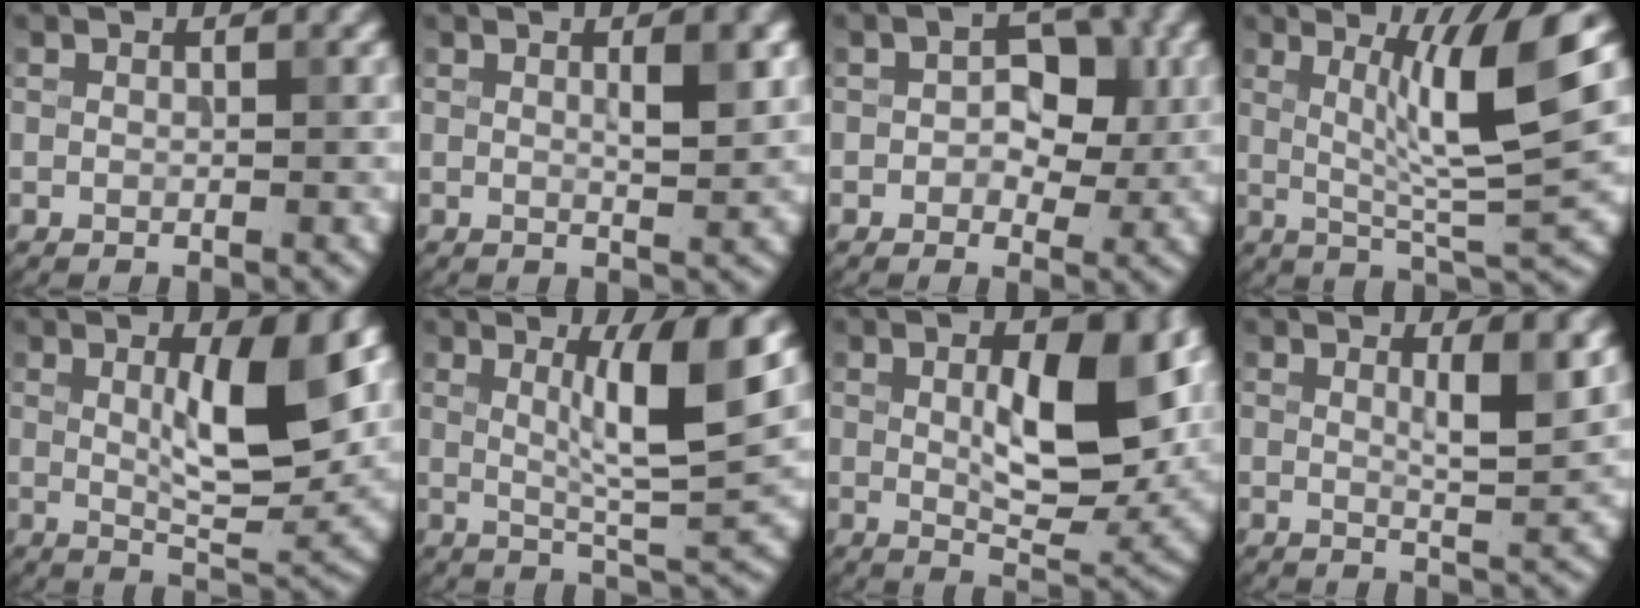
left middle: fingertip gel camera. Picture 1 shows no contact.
{"total": 2.7, "force": [0.8, 0.6, 2.5], "torque": [-0.036, 0.001, 0.013]}
{"total": 5.0, "force": [0.5, 3.2, 3.7], "torque": [-0.039, 0.000, -0.002]}
{"total": 8.2, "force": [2.3, 1.1, 7.8], "torque": [-0.126, -0.005, 0.043]}
{"total": 7.0, "force": [1.5, 1.9, 6.6], "torque": [-0.102, -0.005, 0.027]}
{"total": 6.8, "force": [2.1, 1.0, 6.4], "torque": [-0.099, -0.005, 0.036]}
{"total": 9.1, "force": [1.5, 3.8, 8.2], "torque": [-0.123, -0.004, 0.031]}
{"total": 3.4, "force": [1.2, 0.7, 3.1], "torque": [-0.043, -0.005, 0.019]}